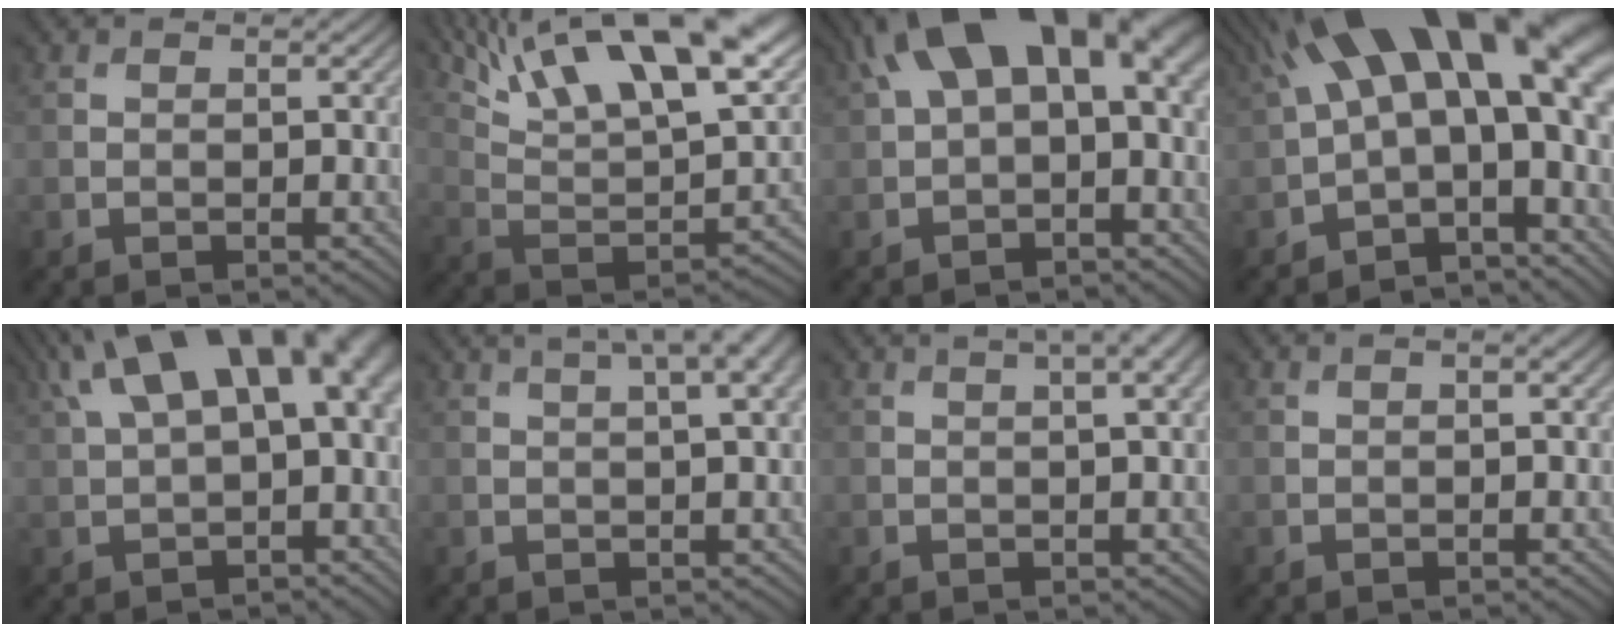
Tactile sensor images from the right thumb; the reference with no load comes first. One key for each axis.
{"total": 21.3, "fx": 13.3, "fy": 6.9, "fz": 15.1, "tx": -0.257, "ty": 0.041, "tz": 0.218}
{"total": 13.6, "fx": 3.5, "fy": 7.3, "fz": 10.9, "tx": -0.188, "ty": 0.015, "tz": 0.064}
{"total": 19.0, "fx": 4.3, "fy": 8.0, "fz": 16.7, "tx": -0.243, "ty": 0.015, "tz": 0.093}
{"total": 14.5, "fx": 4.5, "fy": 6.3, "fz": 12.2, "tx": -0.202, "ty": 0.025, "tz": 0.087}
{"total": 8.2, "fx": 4.2, "fy": 2.1, "fz": 6.7, "tx": -0.081, "ty": 0.029, "tz": 0.051}
{"total": 5.2, "fx": 2.7, "fy": 1.1, "fz": 4.3, "tx": -0.051, "ty": 0.017, "tz": 0.030}
{"total": 1.1, "fx": 0.7, "fy": 0.0, "fz": 0.9, "tx": -0.013, "ty": 0.004, "tz": 0.013}